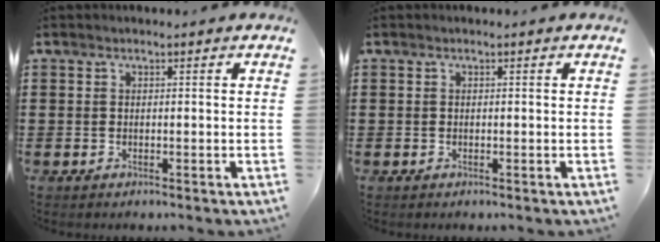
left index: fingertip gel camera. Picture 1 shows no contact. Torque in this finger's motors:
{"motor_torque": [-0.02, 0.01, 0.01, 0.00]}